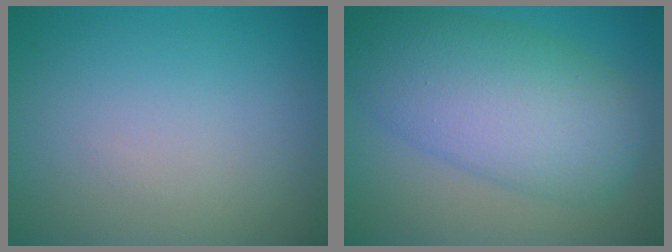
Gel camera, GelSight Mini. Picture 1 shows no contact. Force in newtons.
{"total": 9.4, "press": 9.3, "slide": 0.3}